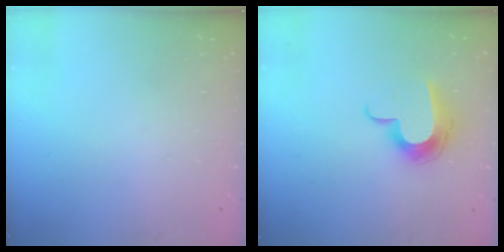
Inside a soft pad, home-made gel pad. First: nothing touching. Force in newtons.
{"total": 11.5, "press": 11.5, "slide": 0.7}